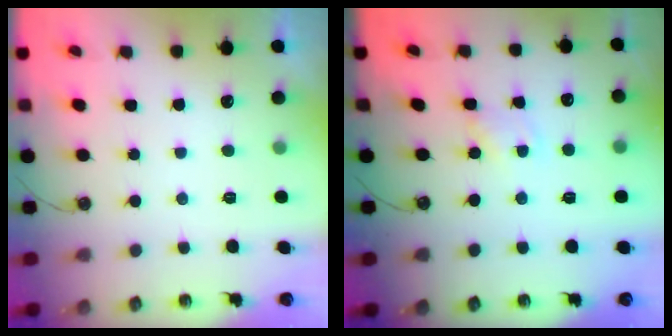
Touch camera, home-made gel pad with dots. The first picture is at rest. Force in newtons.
{"total": 2.6, "press": 2.5, "slide": 0.4}